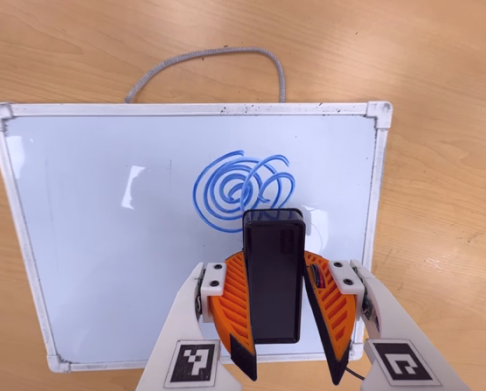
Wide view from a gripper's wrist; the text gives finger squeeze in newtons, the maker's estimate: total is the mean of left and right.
{"total": 6.3, "left": 5.7, "right": 6.9}